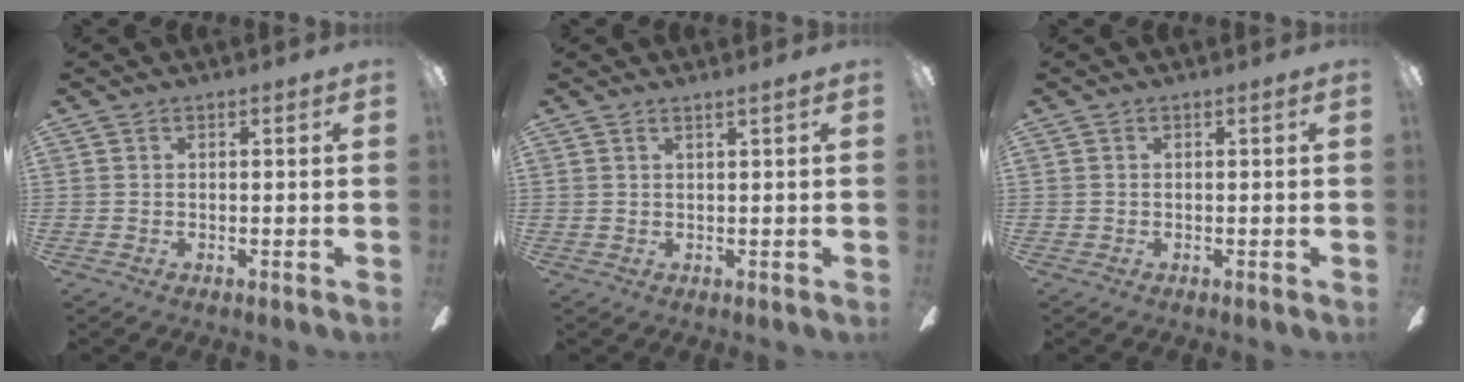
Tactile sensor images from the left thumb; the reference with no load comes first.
{"total": 1.3, "force": [1.1, 0.0, 0.7], "torque": [-0.016, 0.001, 0.019]}
{"total": 0.0}